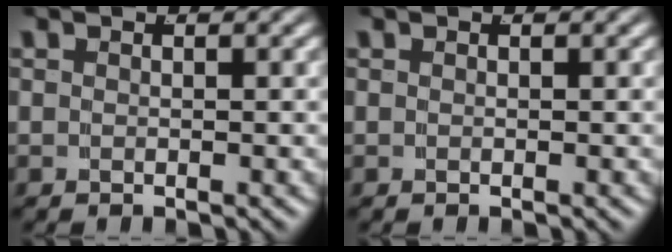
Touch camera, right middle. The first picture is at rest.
{"total": 0.0}